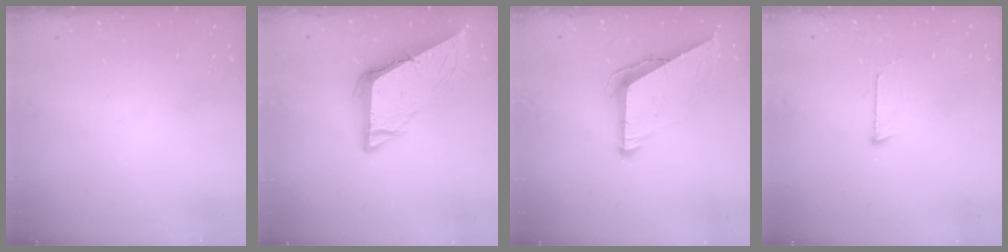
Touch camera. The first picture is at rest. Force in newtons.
{"total": 8.9, "press": 8.9, "slide": 1.0}
{"total": 8.8, "press": 8.7, "slide": 0.4}
{"total": 3.3, "press": 3.3, "slide": 0.3}